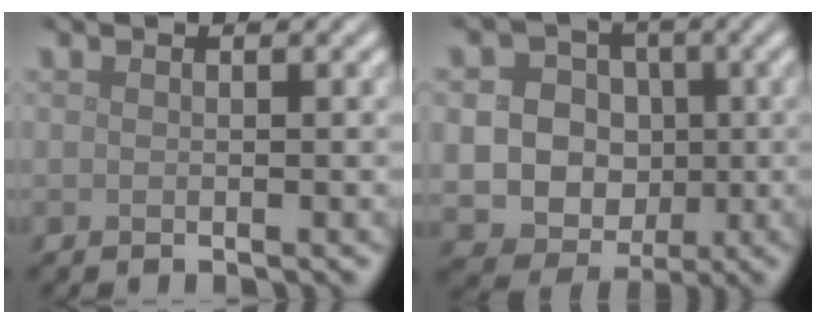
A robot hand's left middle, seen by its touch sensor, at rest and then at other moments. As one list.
[{"total": 10.5, "force": [-0.6, 9.9, 3.5], "torque": [-0.080, 0.017, -0.034]}]